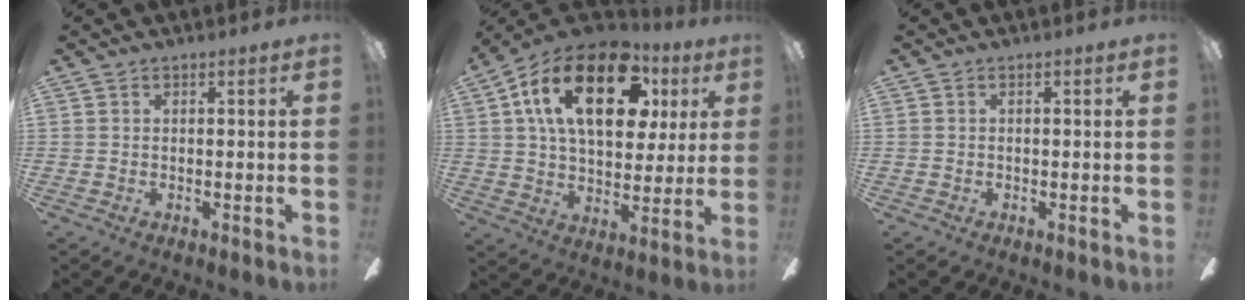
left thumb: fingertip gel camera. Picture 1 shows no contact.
{"total": 22.3, "force": [9.4, 11.8, 16.4], "torque": [-0.280, -0.009, 0.155]}
{"total": 0.0}